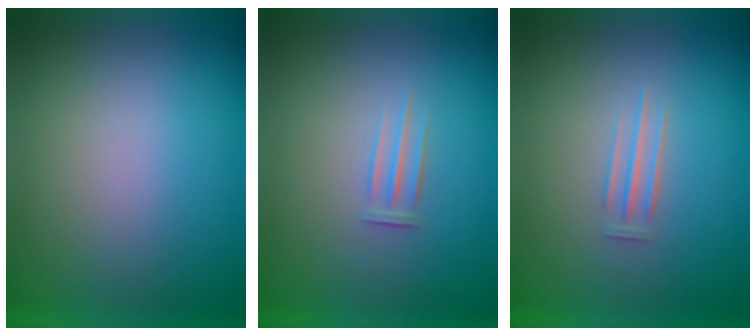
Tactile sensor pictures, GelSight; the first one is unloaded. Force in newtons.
{"total": 1.7}
{"total": 1.9}